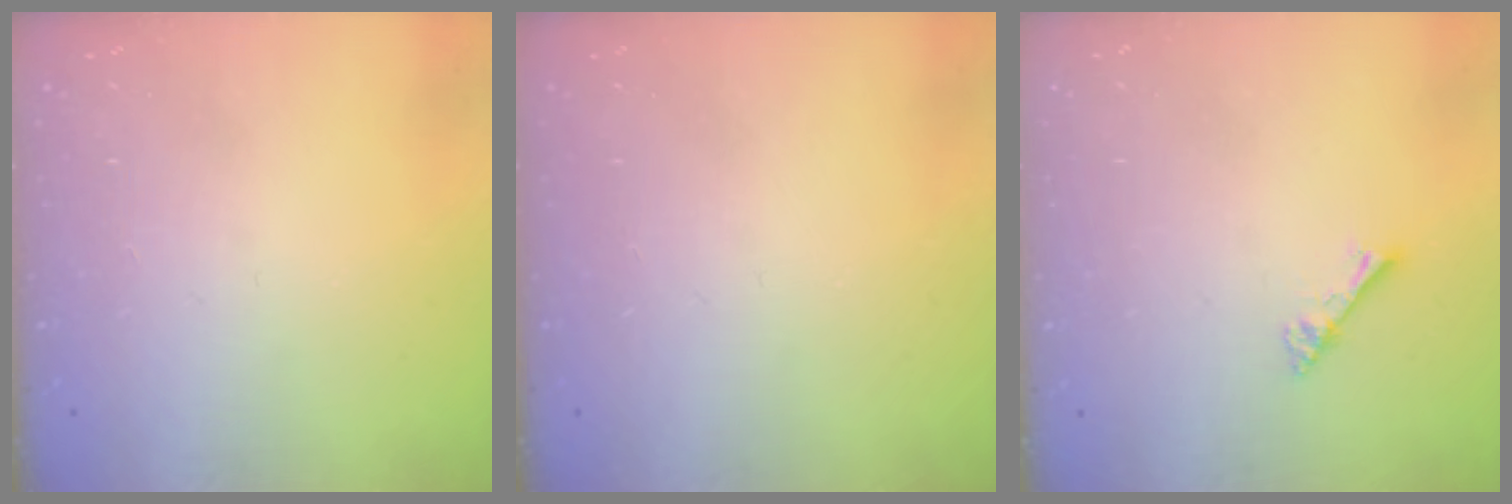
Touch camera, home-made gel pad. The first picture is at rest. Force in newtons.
{"total": 0.0}
{"total": 1.8, "press": 1.8, "slide": 0.1}